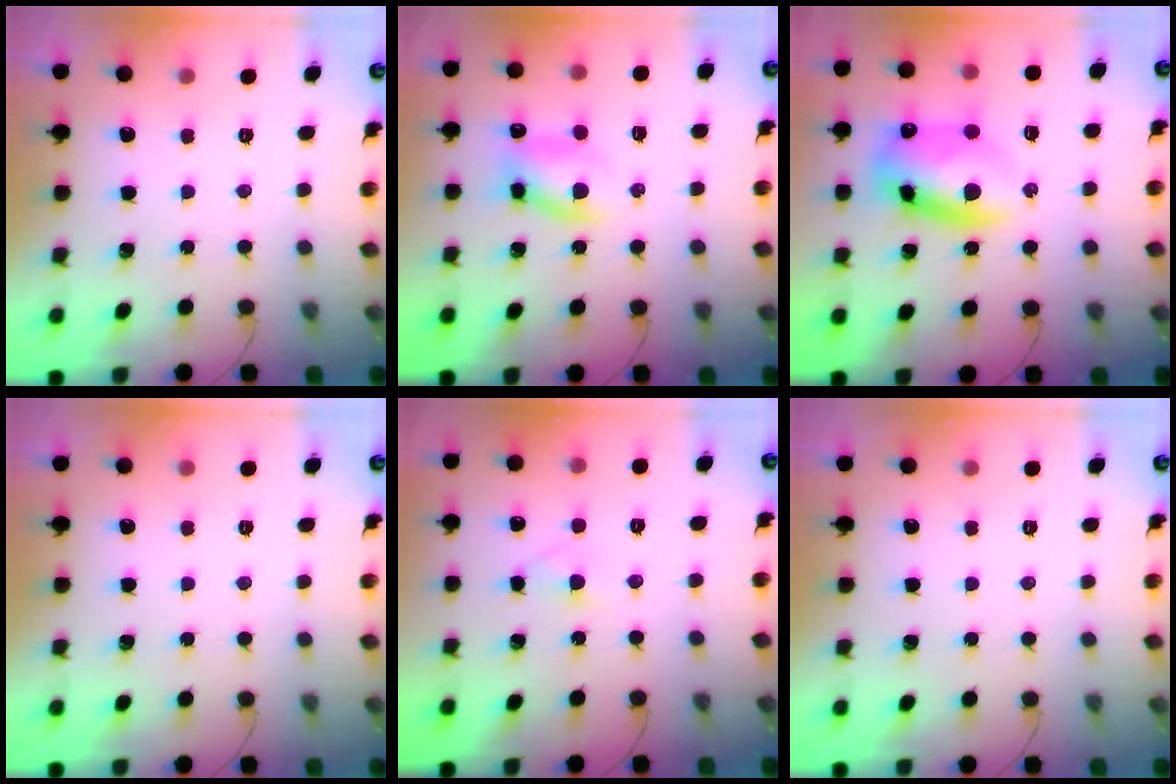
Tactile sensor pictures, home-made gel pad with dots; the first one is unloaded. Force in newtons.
{"total": 9.6, "press": 9.4, "slide": 2.1}
{"total": 11.7, "press": 11.5, "slide": 2.2}
{"total": 0.0}
{"total": 2.5, "press": 2.3, "slide": 1.0}
{"total": 0.0}